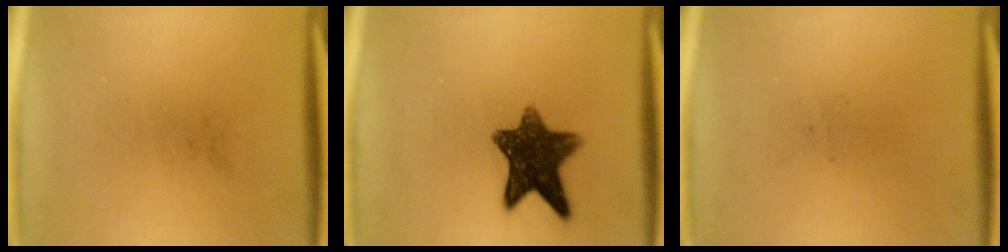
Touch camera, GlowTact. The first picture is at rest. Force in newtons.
{"total": 10.8}
{"total": 0.0}